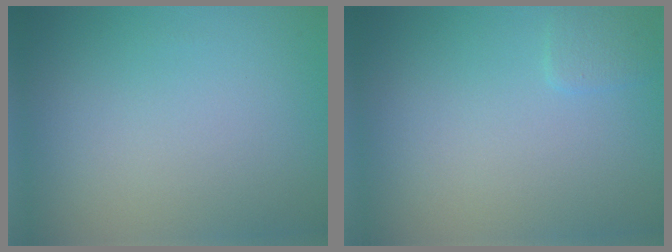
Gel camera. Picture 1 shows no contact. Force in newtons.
{"total": 0.9, "press": 0.9, "slide": 0.1}